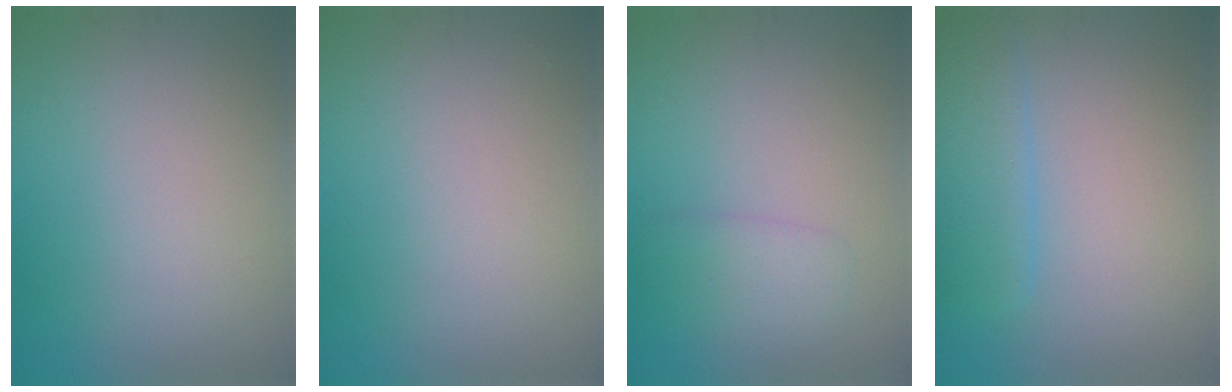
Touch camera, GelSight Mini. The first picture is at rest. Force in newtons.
{"total": 0.0}
{"total": 1.9, "press": 1.9, "slide": 0.1}
{"total": 3.4, "press": 3.4, "slide": 0.3}